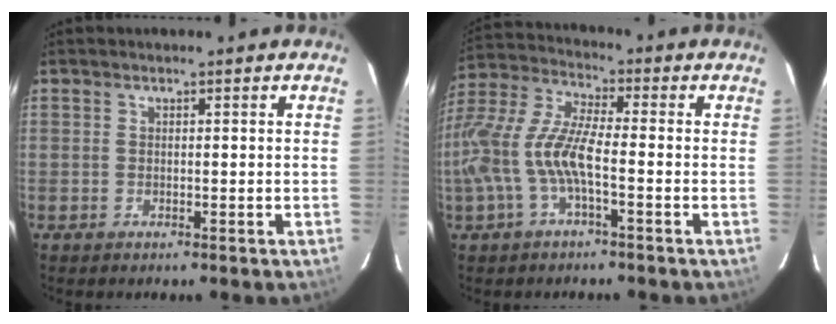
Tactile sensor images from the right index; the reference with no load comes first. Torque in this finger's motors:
{"motor_torque": [1.36, -0.61, 0.96, 0.21]}